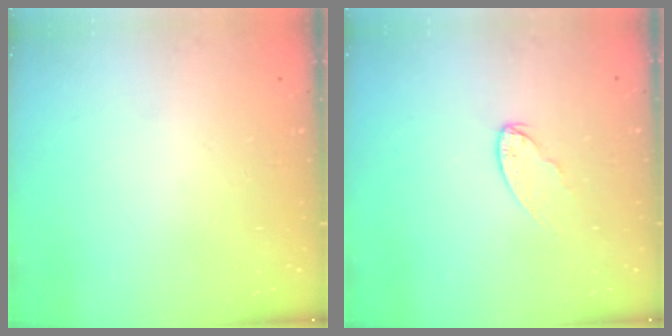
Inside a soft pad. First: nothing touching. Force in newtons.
{"total": 5.9, "press": 5.8, "slide": 0.6}